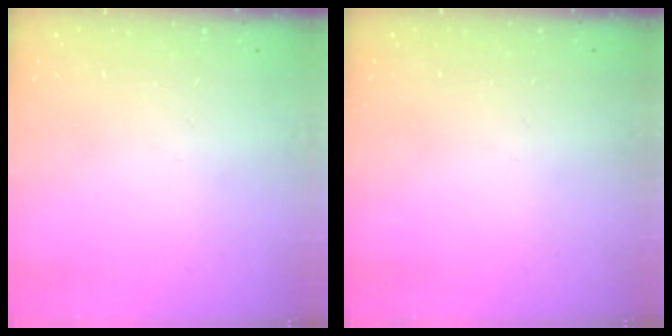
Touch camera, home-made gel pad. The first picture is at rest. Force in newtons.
{"total": 1.4, "press": 1.4, "slide": 0.1}